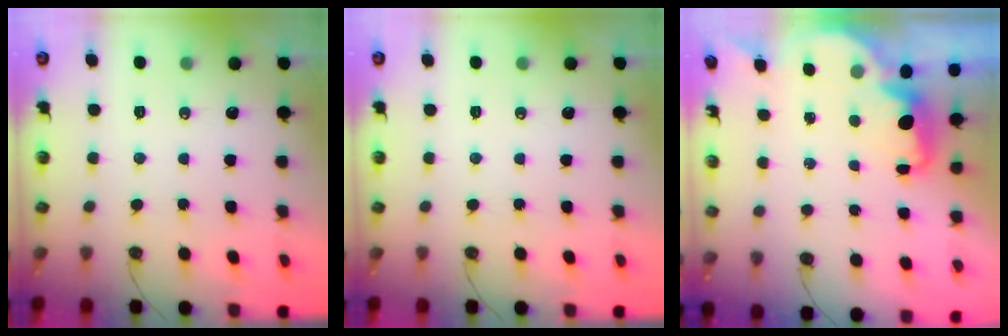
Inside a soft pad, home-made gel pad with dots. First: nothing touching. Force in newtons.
{"total": 0.0}
{"total": 2.3, "press": 2.2, "slide": 0.6}